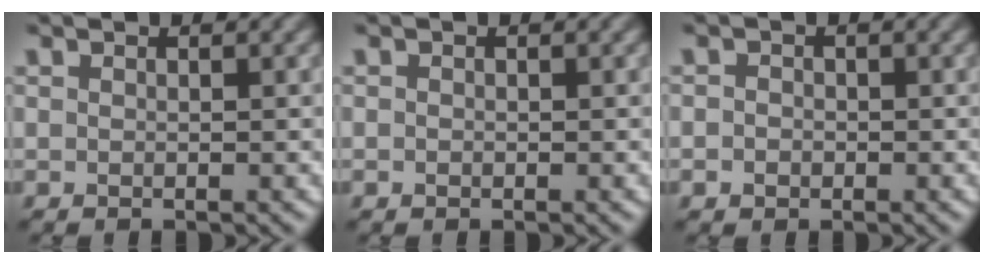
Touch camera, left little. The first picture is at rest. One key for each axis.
{"total": 0.0}
{"total": 1.2, "fx": -0.3, "fy": 1.0, "fz": 0.4, "tx": 0.003, "ty": -0.002, "tz": -0.010}